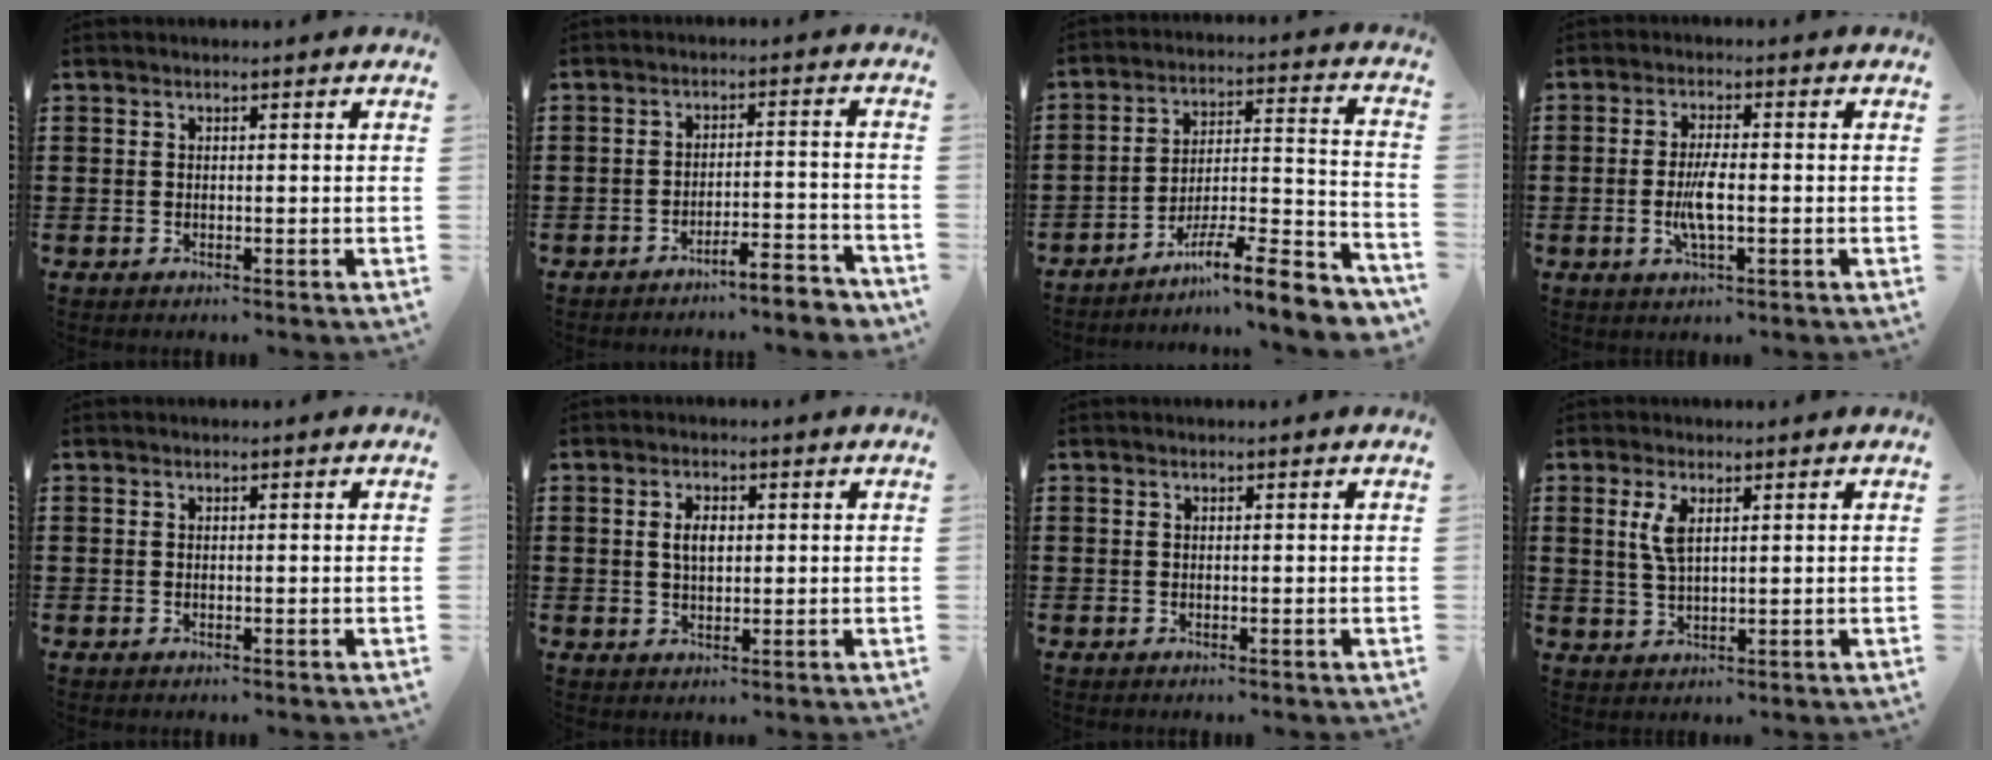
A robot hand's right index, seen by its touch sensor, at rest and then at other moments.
{"total": 4.5, "force": [-4.1, 0.0, 1.6], "torque": [-0.028, -0.005, -0.083]}
{"total": 8.9, "force": [-7.2, 0.8, 5.2], "torque": [-0.075, 0.005, -0.141]}
{"total": 4.7, "force": [-1.0, 1.2, 4.4], "torque": [-0.097, -0.005, -0.025]}
{"total": 0.0}
{"total": 3.2, "force": [0.5, 1.6, 2.7], "torque": [-0.046, 0.004, 0.004]}
{"total": 0.0}
{"total": 3.9, "force": [1.4, 1.5, 3.3], "torque": [-0.072, 0.007, 0.024]}